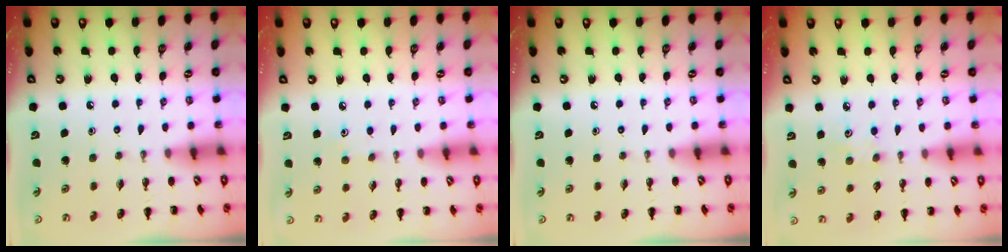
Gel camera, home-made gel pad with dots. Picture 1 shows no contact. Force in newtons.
{"total": 2.8, "press": 2.7, "slide": 0.8}
{"total": 0.0}
{"total": 2.9, "press": 2.8, "slide": 0.8}